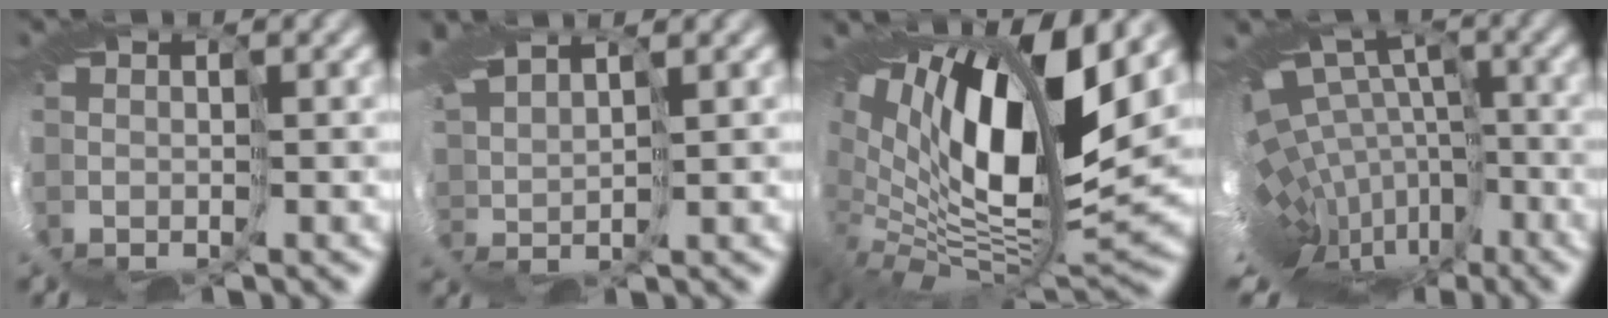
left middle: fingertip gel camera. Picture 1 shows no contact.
{"total": 3.9, "force": [3.8, -0.6, 0.8], "torque": [-0.042, 0.010, 0.067]}
{"total": 12.6, "force": [5.7, 4.3, 10.4], "torque": [-0.219, 0.005, 0.100]}
{"total": 11.8, "force": [-5.8, 6.9, 7.7], "torque": [-0.120, 0.005, -0.056]}